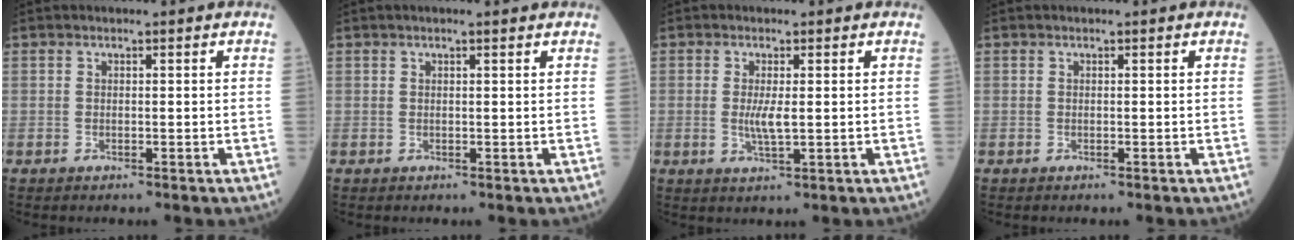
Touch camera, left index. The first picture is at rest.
{"total": 1.4, "force": [1.1, -0.1, 0.9], "torque": [-0.014, 0.011, 0.018]}
{"total": 3.0, "force": [0.0, 0.6, 2.9], "torque": [-0.063, -0.006, 0.004]}
{"total": 0.0}